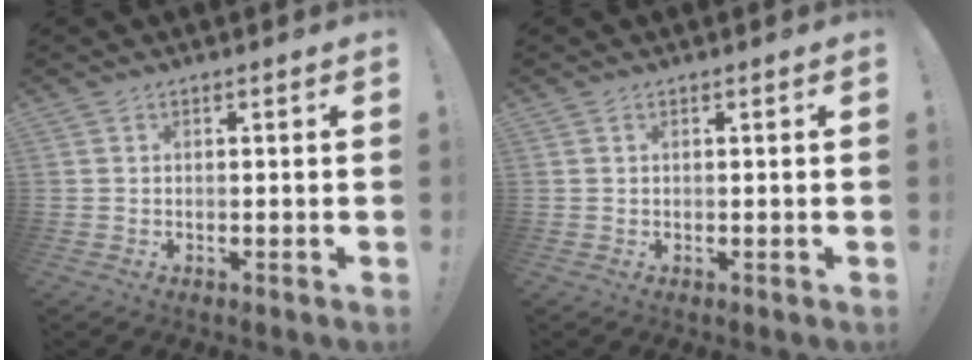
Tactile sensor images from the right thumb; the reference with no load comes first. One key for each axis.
{"total": 0.0}